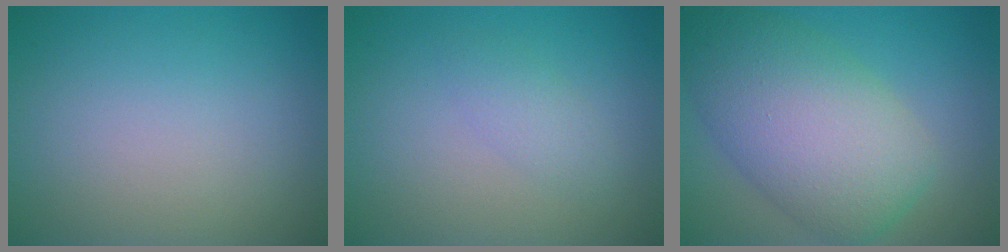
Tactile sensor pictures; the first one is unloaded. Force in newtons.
{"total": 1.6, "press": 1.6, "slide": 0.0}
{"total": 9.5, "press": 9.5, "slide": 0.4}